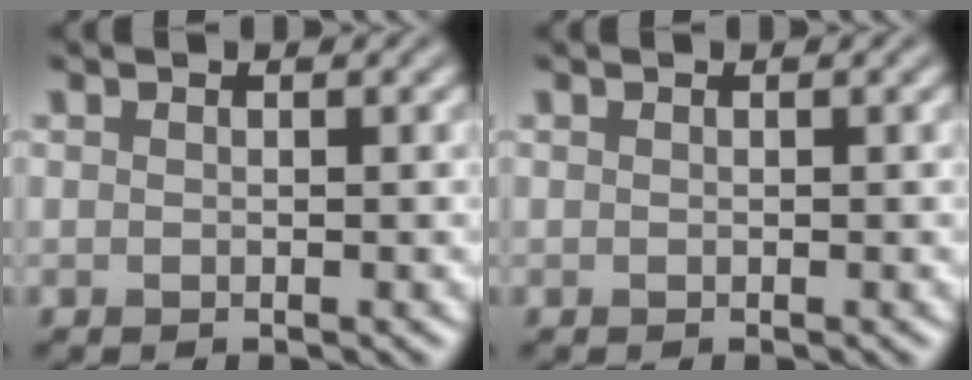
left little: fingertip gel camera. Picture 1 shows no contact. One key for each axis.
{"total": 0.0}